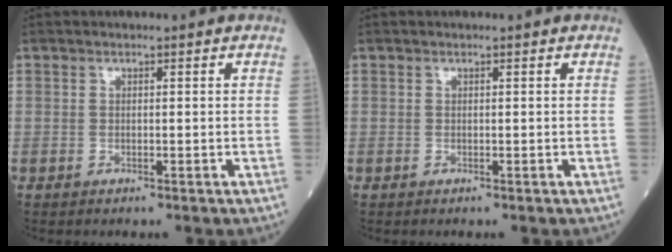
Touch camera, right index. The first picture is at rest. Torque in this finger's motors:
{"motor_torque": [0.00, 0.01, 0.00, 0.00]}